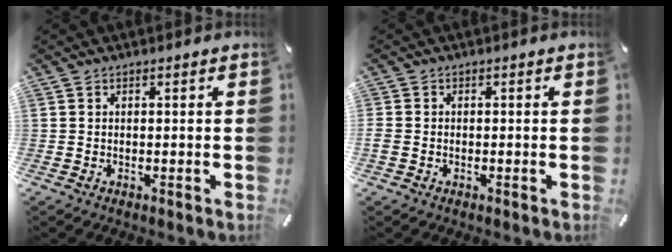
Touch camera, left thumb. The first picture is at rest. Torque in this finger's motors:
{"motor_torque": [0.29, 0.48, 0.20, 0.13, 0.00]}